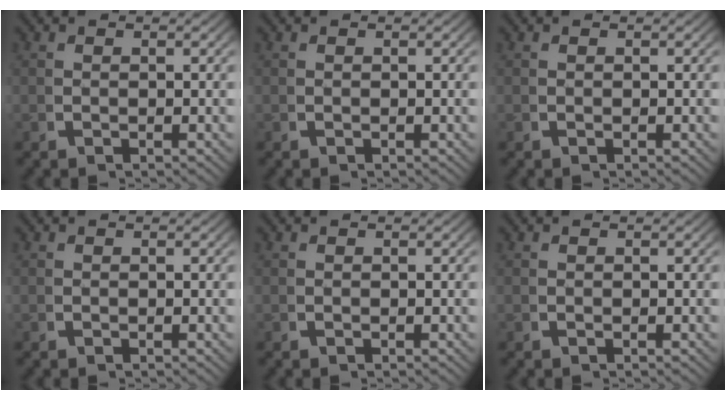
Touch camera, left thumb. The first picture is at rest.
{"total": 0.0}
{"total": 0.0}
{"total": 0.0}
{"total": 0.6, "force": [0.3, -0.5, -0.2], "torque": [0.006, -0.001, 0.007]}
{"total": 0.0}